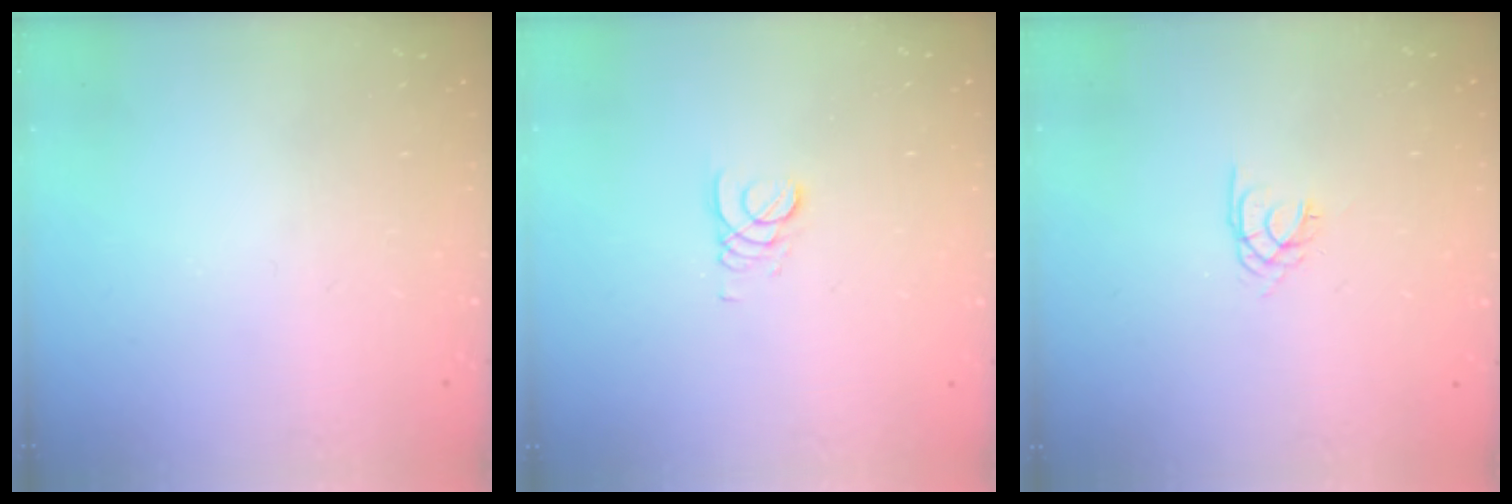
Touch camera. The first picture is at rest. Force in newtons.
{"total": 2.2, "press": 2.2, "slide": 0.3}
{"total": 1.7, "press": 1.7, "slide": 0.1}